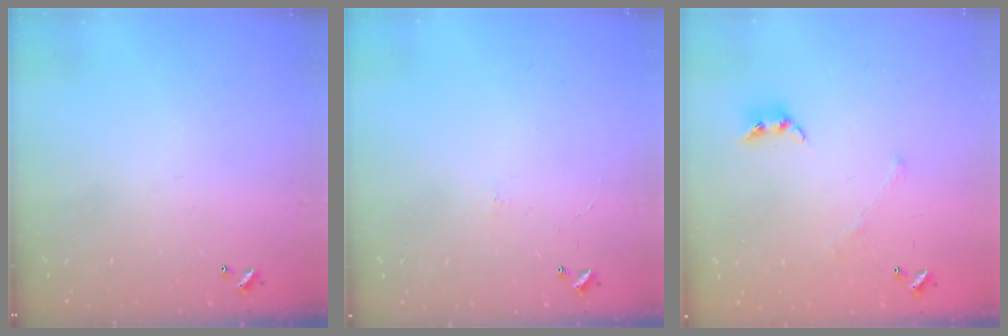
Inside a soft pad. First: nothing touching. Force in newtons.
{"total": 1.8, "press": 1.7, "slide": 0.4}
{"total": 3.7, "press": 3.6, "slide": 0.9}